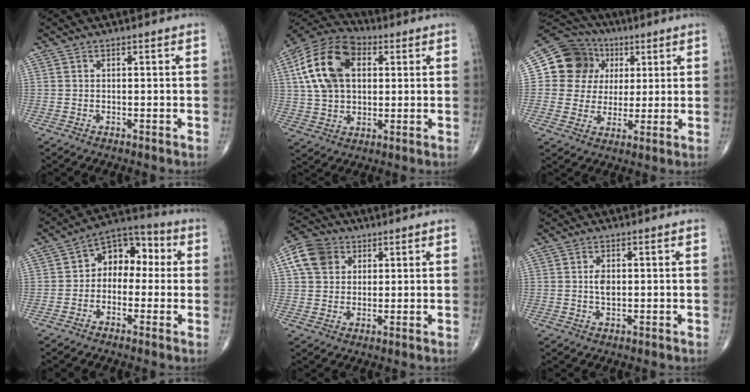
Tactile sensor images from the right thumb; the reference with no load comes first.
{"total": 16.9, "force": [4.1, 10.8, 12.4], "torque": [-0.223, 0.014, 0.068]}
{"total": 13.6, "force": [3.6, 12.3, 4.5], "torque": [-0.044, 0.013, 0.060]}
{"total": 9.8, "force": [0.6, 6.9, 7.0], "torque": [-0.062, 0.038, -0.010]}
{"total": 8.3, "force": [3.0, 6.7, 3.9], "torque": [-0.057, 0.003, 0.048]}
{"total": 2.5, "force": [0.3, 1.3, 2.1], "torque": [-0.038, -0.003, 0.007]}